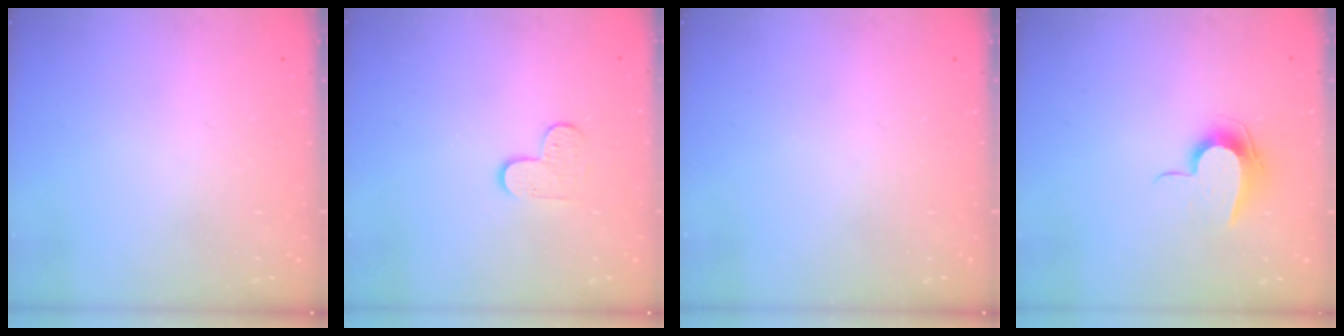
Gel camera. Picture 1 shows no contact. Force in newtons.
{"total": 4.7, "press": 4.7, "slide": 0.5}
{"total": 0.0}
{"total": 9.2, "press": 9.2, "slide": 0.8}